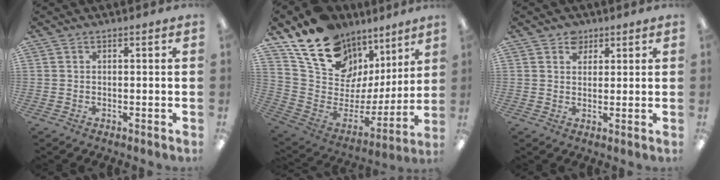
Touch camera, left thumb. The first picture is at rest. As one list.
[{"total": 17.5, "force": [13.3, 9.4, 6.4], "torque": [-0.125, -0.106, 0.242]}, {"total": 3.9, "force": [2.6, 2.7, 0.9], "torque": [-0.003, -0.009, 0.044]}]